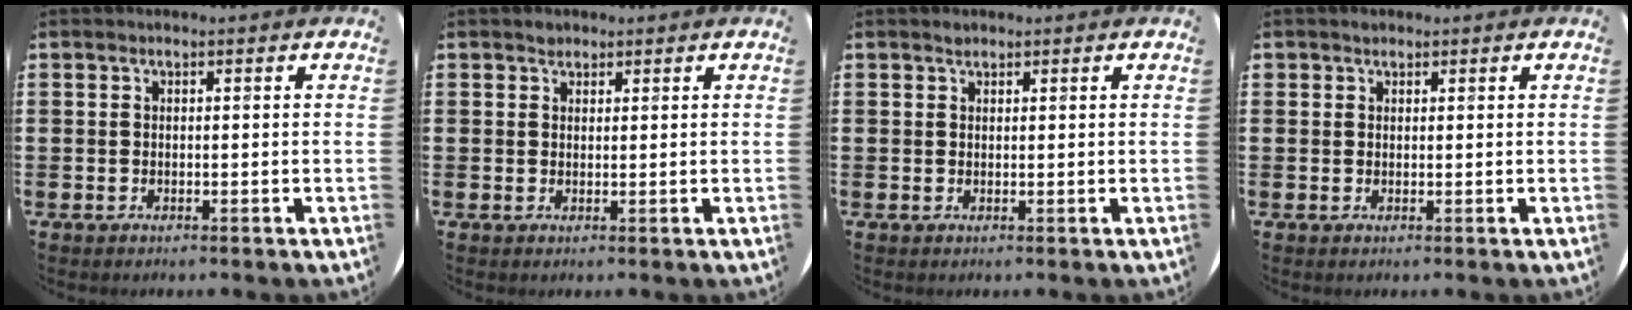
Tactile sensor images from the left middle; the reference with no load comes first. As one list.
[{"total": 1.1, "force": [0.9, 0.6, 0.1], "torque": [0.006, 0.000, 0.016]}, {"total": 0.7, "force": [0.6, 0.3, 0.1], "torque": [0.006, -0.001, 0.010]}, {"total": 0.8, "force": [0.7, 0.5, 0.0], "torque": [0.000, 0.004, 0.012]}]